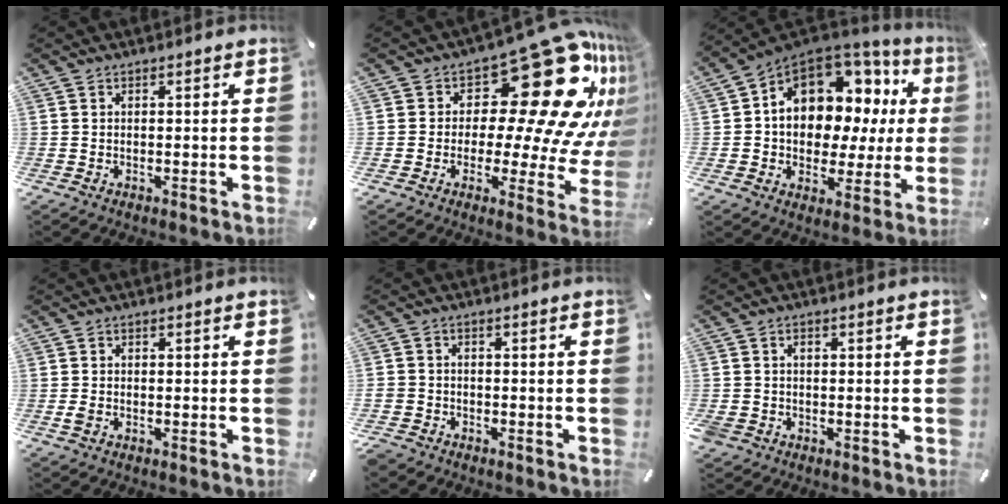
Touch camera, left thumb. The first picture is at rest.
{"total": 27.6, "force": [9.9, 13.3, 22.0], "torque": [-0.278, -0.095, 0.175]}
{"total": 12.3, "force": [4.2, 9.1, 7.1], "torque": [-0.116, -0.040, 0.075]}
{"total": 1.6, "force": [-0.5, 1.1, 1.1], "torque": [-0.027, -0.002, -0.011]}
{"total": 3.0, "force": [-2.0, 2.2, 0.5], "torque": [-0.022, 0.007, -0.046]}
{"total": 2.8, "force": [-0.8, 2.5, 1.0], "torque": [-0.026, 0.005, -0.019]}